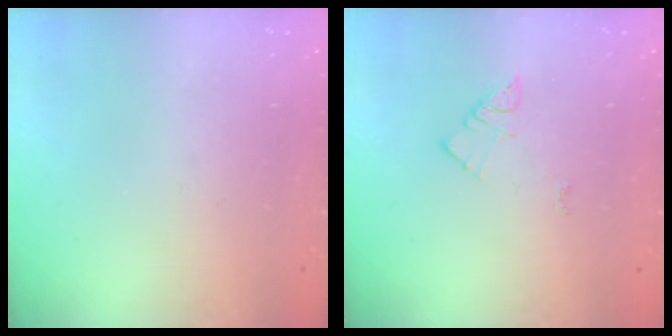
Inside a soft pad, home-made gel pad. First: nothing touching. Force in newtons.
{"total": 3.7, "press": 3.7, "slide": 0.3}